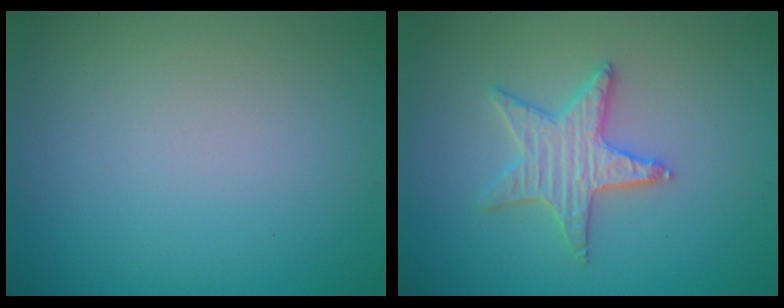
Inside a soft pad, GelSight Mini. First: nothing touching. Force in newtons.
{"total": 3.2, "press": 3.1, "slide": 0.7}